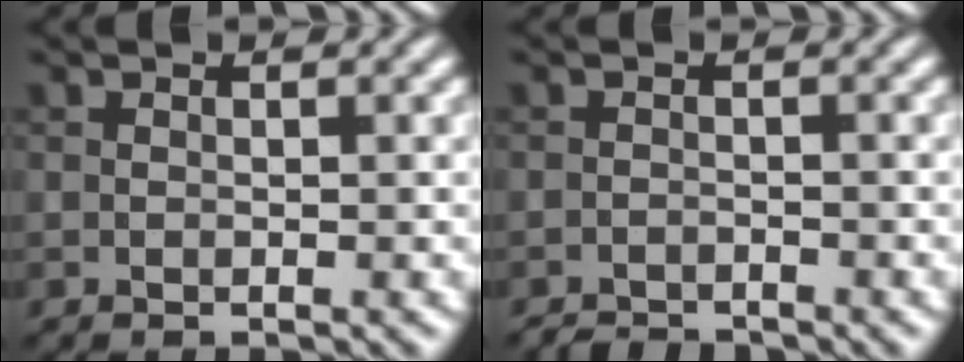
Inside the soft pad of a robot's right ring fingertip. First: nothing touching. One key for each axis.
{"total": 1.9, "fx": -1.8, "fy": 0.3, "fz": 0.2, "tx": 0.002, "ty": -0.003, "tz": -0.035}